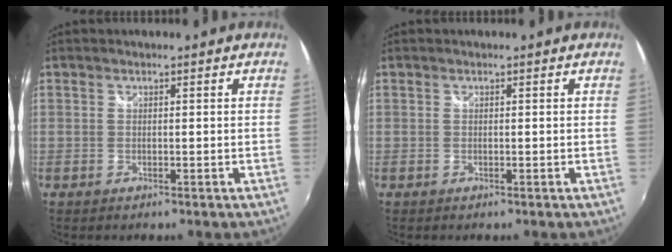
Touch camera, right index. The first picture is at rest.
{"total": 0.0}